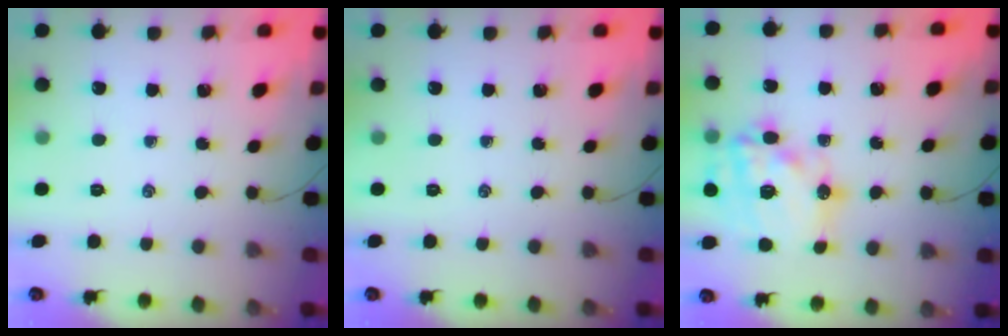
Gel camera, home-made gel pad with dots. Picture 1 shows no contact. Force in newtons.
{"total": 0.0}
{"total": 20.2, "press": 19.8, "slide": 4.2}